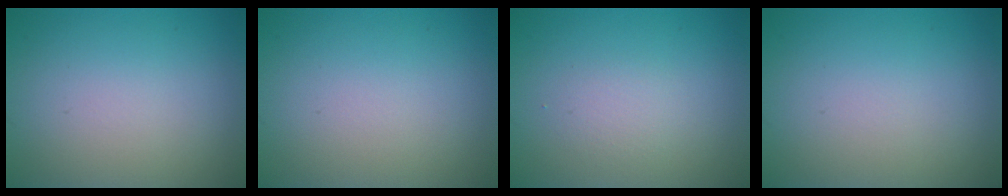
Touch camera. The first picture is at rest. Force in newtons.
{"total": 0.0}
{"total": 1.2, "press": 1.2, "slide": 0.0}
{"total": 0.0}